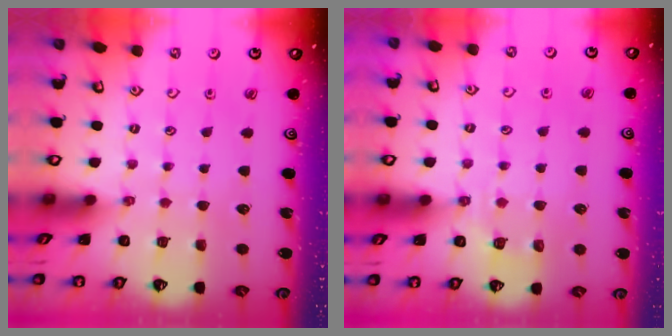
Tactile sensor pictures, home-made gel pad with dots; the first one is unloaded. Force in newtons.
{"total": 3.9, "press": 3.7, "slide": 1.2}